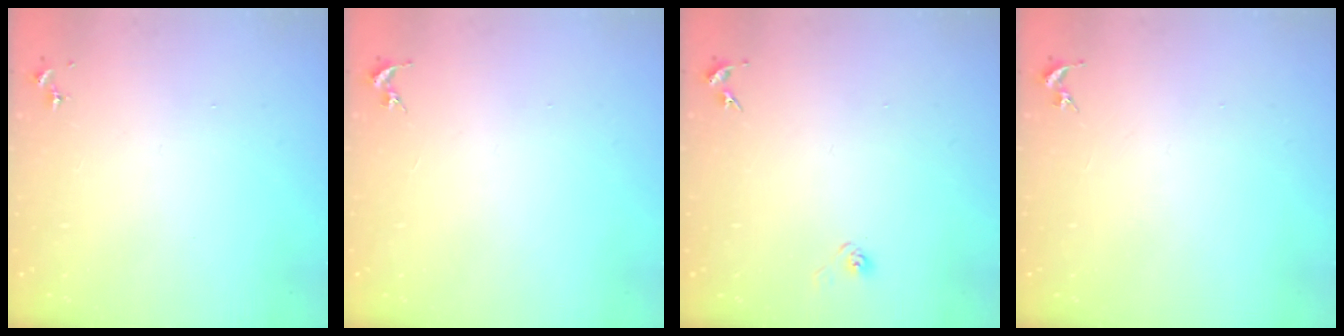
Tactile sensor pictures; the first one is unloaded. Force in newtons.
{"total": 0.0}
{"total": 2.8, "press": 2.6, "slide": 1.1}
{"total": 0.0}